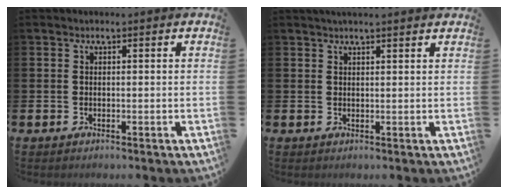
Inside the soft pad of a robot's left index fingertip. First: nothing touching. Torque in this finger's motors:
{"motor_torque": [0.86, -1.13, 0.51, 0.03]}